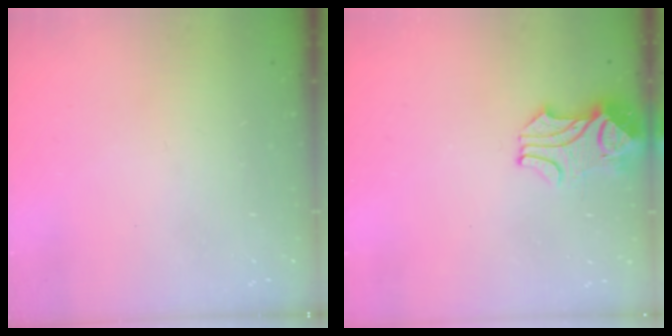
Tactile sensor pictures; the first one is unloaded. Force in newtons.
{"total": 2.5, "press": 2.3, "slide": 1.0}